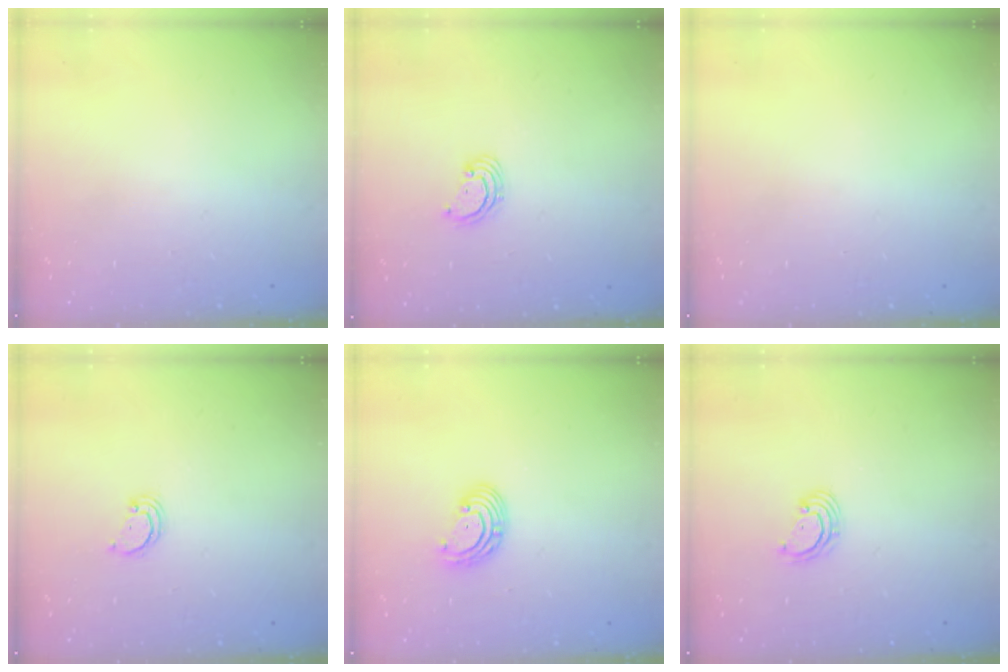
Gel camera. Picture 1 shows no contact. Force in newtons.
{"total": 3.3, "press": 3.3, "slide": 0.3}
{"total": 0.0}
{"total": 2.1, "press": 2.1, "slide": 0.2}
{"total": 5.2, "press": 5.2, "slide": 0.5}
{"total": 2.4, "press": 2.4, "slide": 0.2}